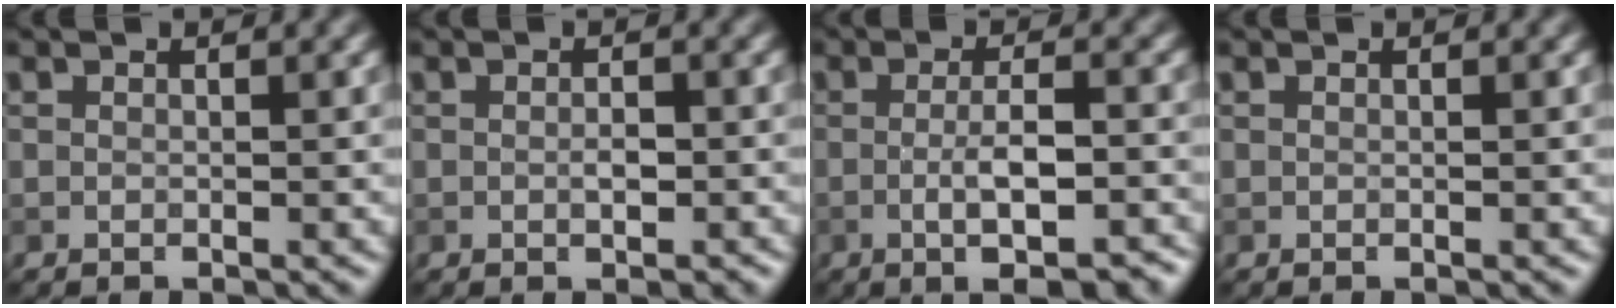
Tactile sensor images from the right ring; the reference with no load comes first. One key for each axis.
{"total": 1.3, "fx": -0.3, "fy": 0.5, "fz": 1.2, "tx": -0.021, "ty": -0.001, "tz": -0.004}
{"total": 5.6, "fx": -1.8, "fy": 1.4, "fz": 5.1, "tx": -0.082, "ty": -0.002, "tz": -0.025}
{"total": 0.0}